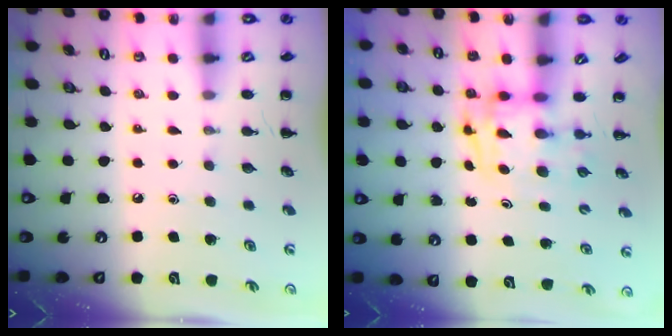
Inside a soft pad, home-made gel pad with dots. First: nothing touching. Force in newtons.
{"total": 3.3, "press": 3.3, "slide": 0.5}